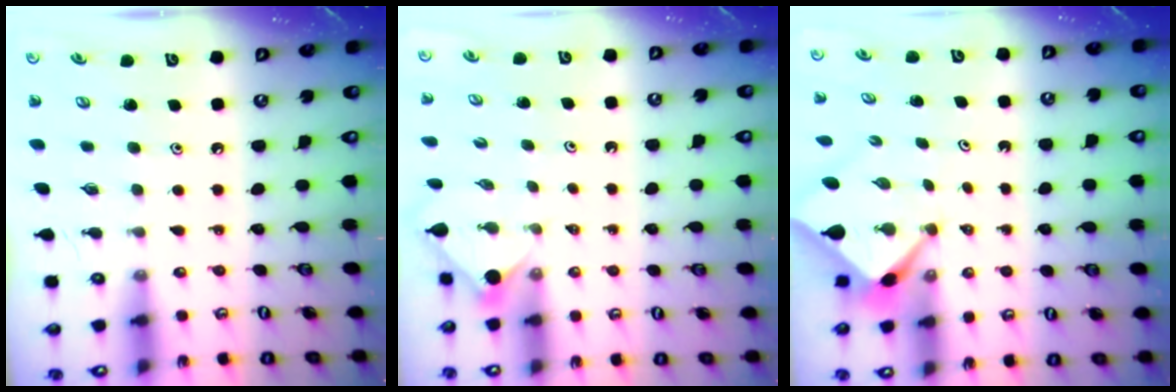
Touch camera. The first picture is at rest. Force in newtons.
{"total": 1.8, "press": 1.8, "slide": 0.4}
{"total": 2.6, "press": 2.6, "slide": 0.4}